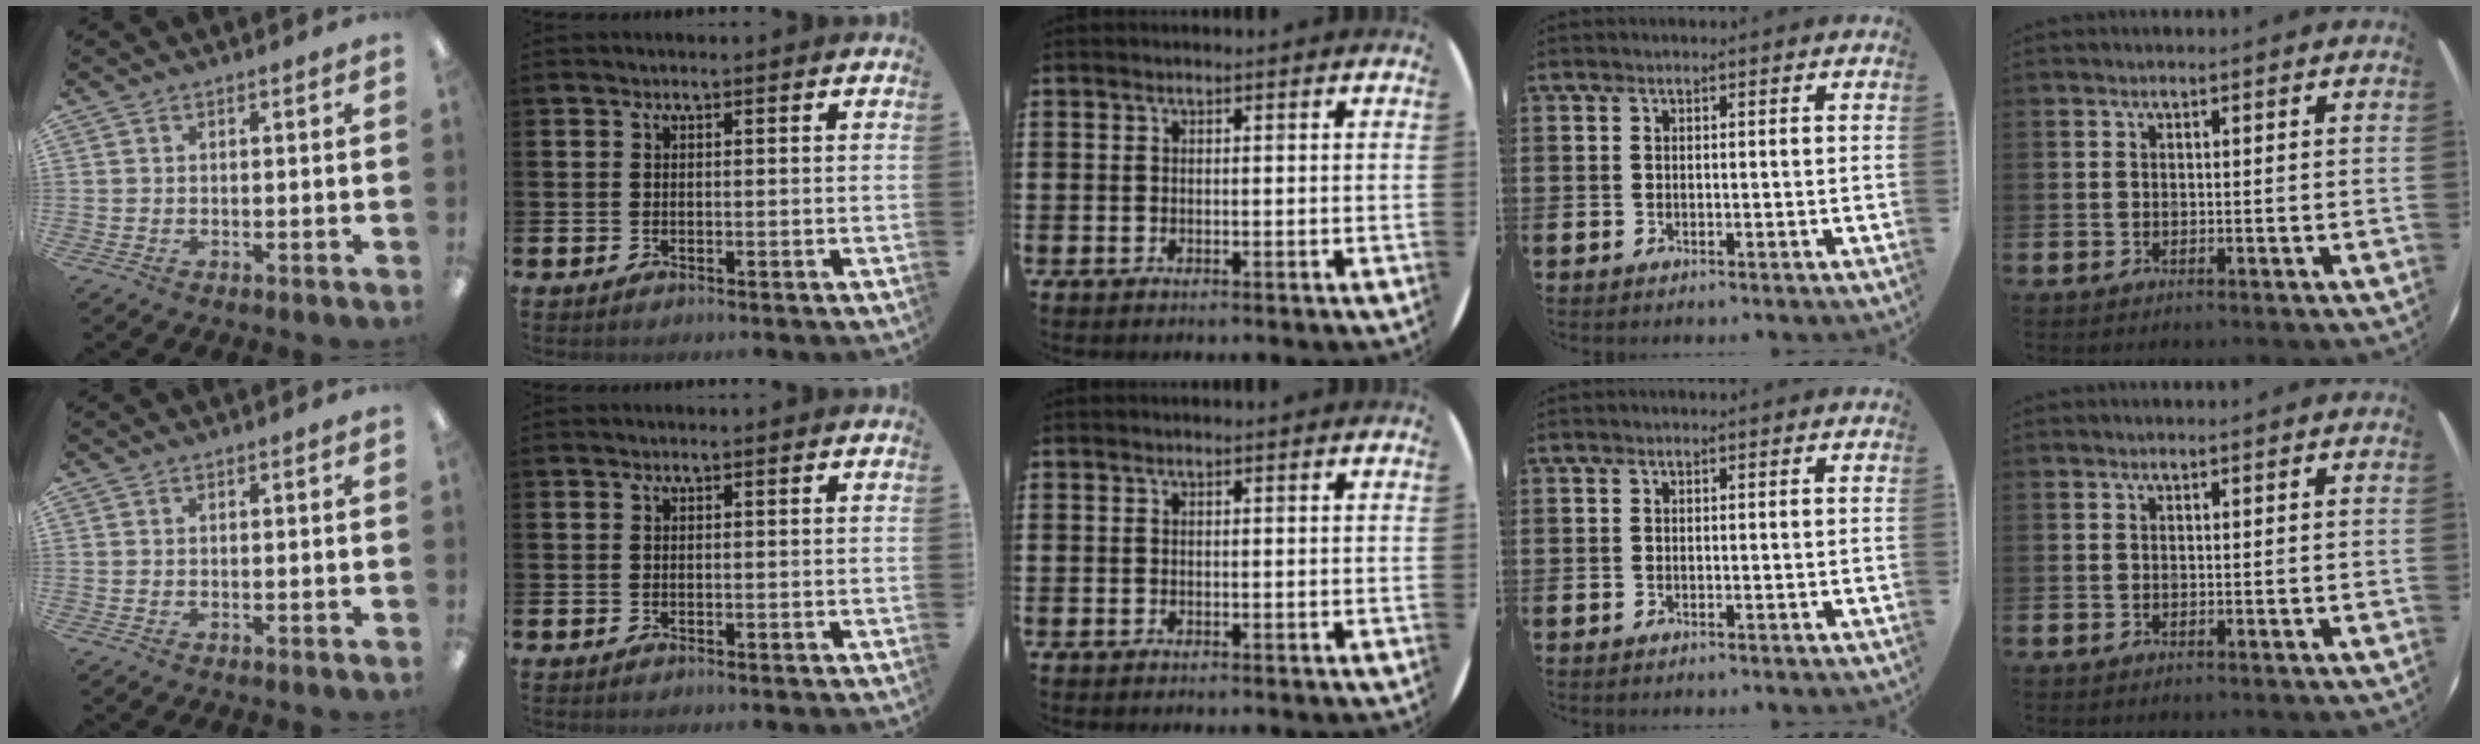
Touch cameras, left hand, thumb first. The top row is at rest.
{}